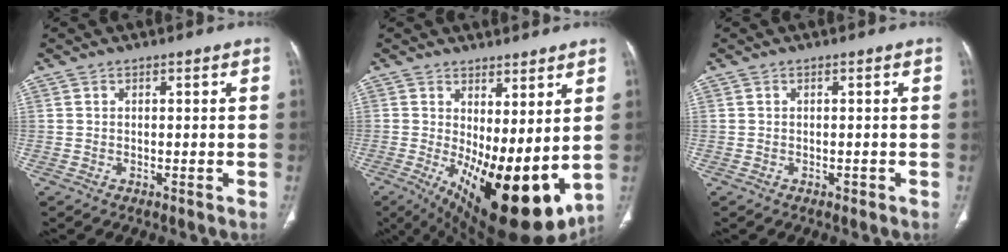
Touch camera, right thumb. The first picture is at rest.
{"total": 19.3, "force": [-0.6, 7.6, 17.7], "torque": [-0.266, -0.040, 0.019]}
{"total": 0.5, "force": [-0.3, 0.4, 0.3], "torque": [-0.002, 0.001, -0.003]}